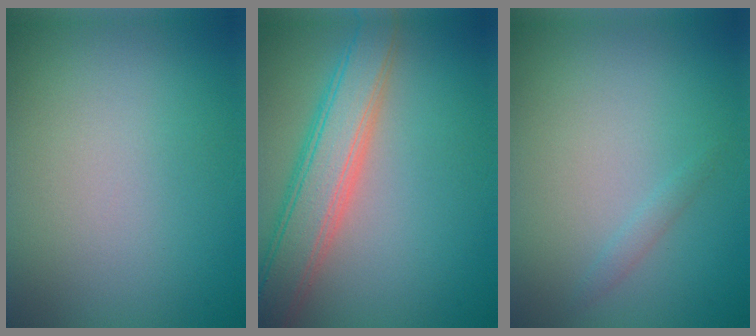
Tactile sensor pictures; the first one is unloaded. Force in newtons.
{"total": 6.0, "press": 6.0, "slide": 0.4}
{"total": 0.7, "press": 0.7, "slide": 0.0}